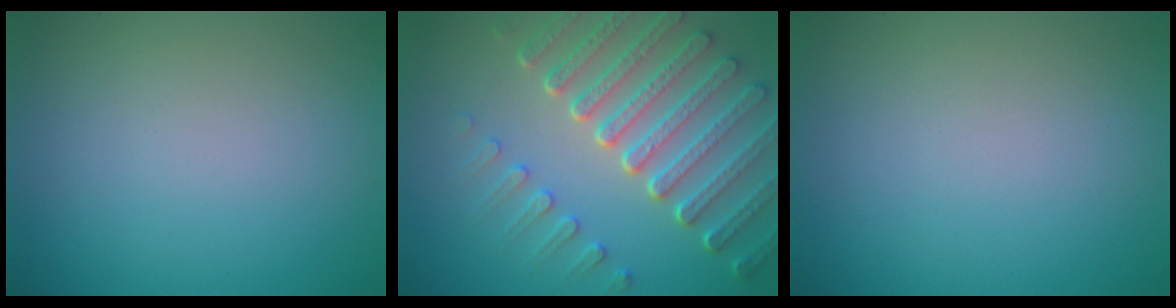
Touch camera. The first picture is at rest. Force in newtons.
{"total": 7.3, "press": 5.6, "slide": 4.6}
{"total": 0.0}